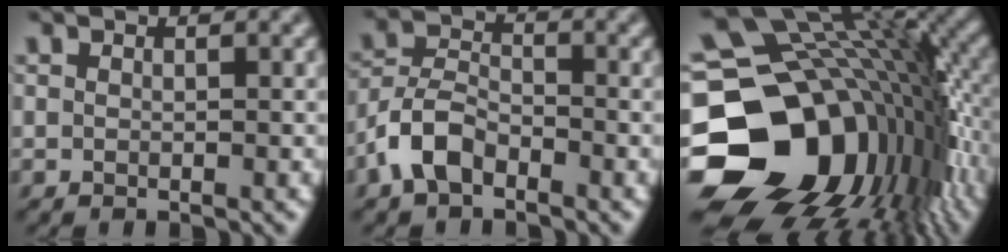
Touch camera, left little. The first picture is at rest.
{"total": 4.2, "force": [-2.6, 2.3, 2.4], "torque": [-0.053, 0.006, -0.059]}
{"total": 18.8, "force": [-4.3, 14.4, 11.3], "torque": [-0.242, -0.022, -0.058]}